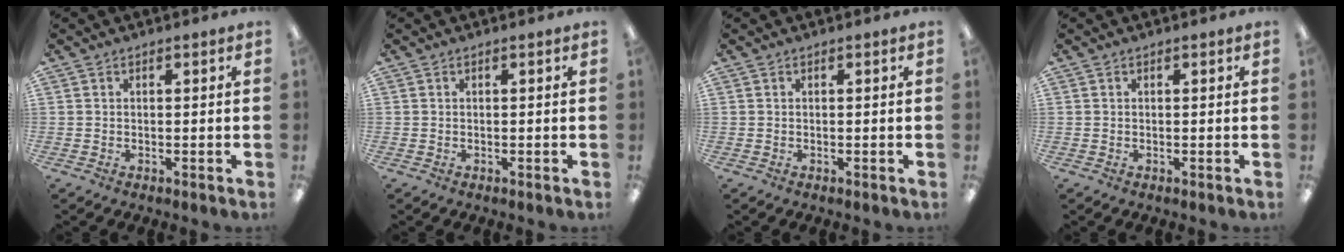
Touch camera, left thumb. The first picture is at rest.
{"total": 0.0}
{"total": 0.0}
{"total": 0.0}